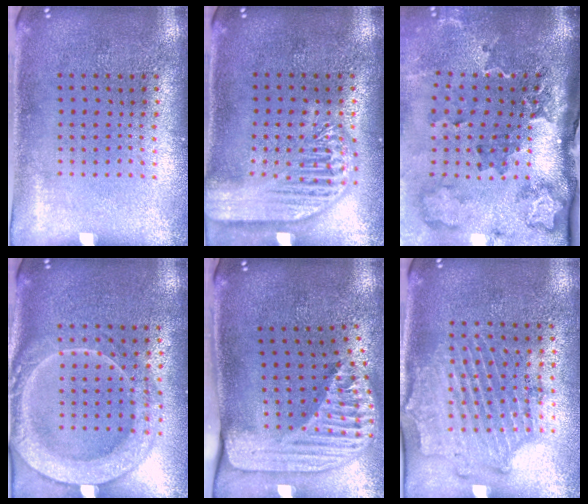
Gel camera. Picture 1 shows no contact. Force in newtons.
{"total": 3.3, "press": 3.3, "slide": 0.3}
{"total": 3.4, "press": 2.3, "slide": 2.5}
{"total": 2.3, "press": 2.1, "slide": 0.8}
{"total": 2.5, "press": 1.8, "slide": 1.8}
{"total": 1.7, "press": 1.5, "slide": 0.8}